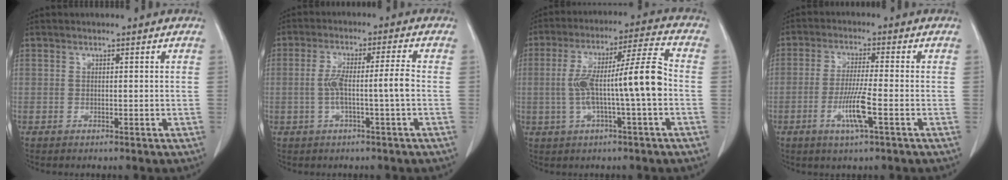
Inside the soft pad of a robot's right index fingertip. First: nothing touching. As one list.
[{"total": 6.3, "force": [-1.0, -0.1, 6.2], "torque": [-0.124, 0.016, -0.015]}, {"total": 12.6, "force": [-1.4, 0.4, 12.6], "torque": [-0.224, 0.026, -0.026]}, {"total": 6.6, "force": [-2.4, -0.1, 6.2], "torque": [-0.119, -0.012, -0.046]}]